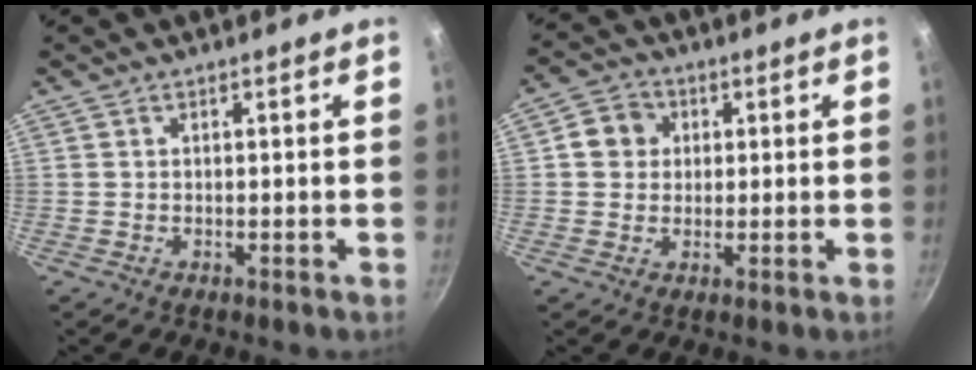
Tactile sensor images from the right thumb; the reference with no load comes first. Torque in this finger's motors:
{"motor_torque": [0.22, 1.43, 0.67, -0.35, 0.00]}